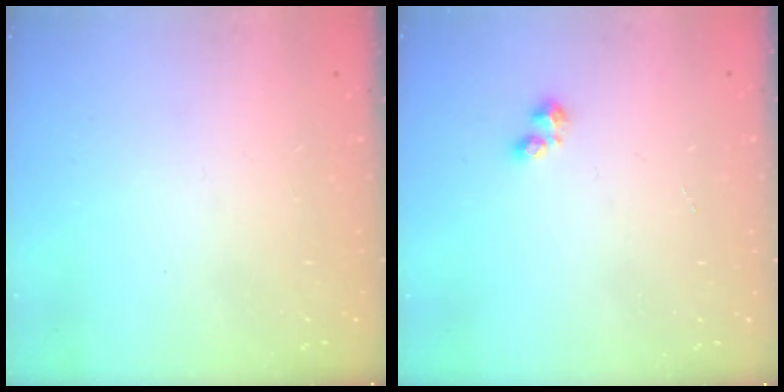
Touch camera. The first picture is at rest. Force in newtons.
{"total": 1.9, "press": 1.9, "slide": 0.2}